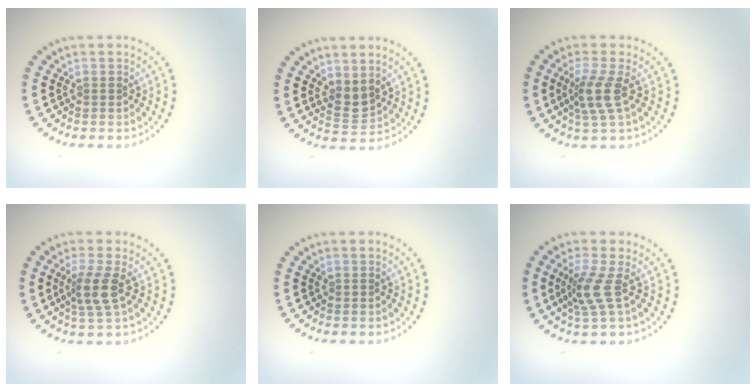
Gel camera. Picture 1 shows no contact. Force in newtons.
{"total": 1.8, "press": 1.6, "slide": 1.0}
{"total": 2.9, "press": 2.3, "slide": 1.8}
{"total": 2.8, "press": 2.3, "slide": 1.6}
{"total": 0.0}
{"total": 2.7, "press": 1.9, "slide": 2.0}